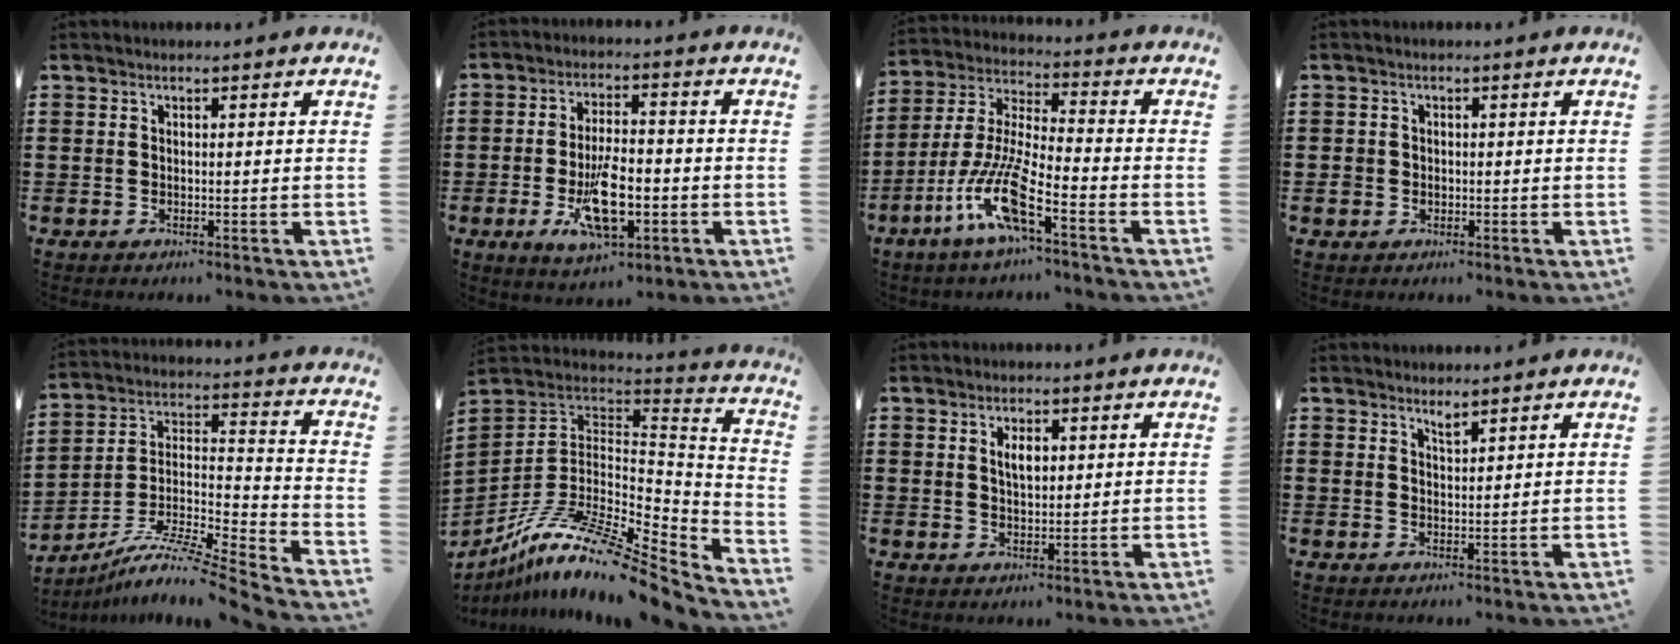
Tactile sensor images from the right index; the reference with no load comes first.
{"total": 9.8, "force": [-3.0, 4.0, 8.4], "torque": [-0.151, -0.006, -0.048]}
{"total": 11.0, "force": [-6.6, 1.0, 8.8], "torque": [-0.209, -0.022, -0.135]}
{"total": 1.5, "force": [-0.4, 1.4, 0.3], "torque": [-0.010, 0.003, -0.011]}
{"total": 9.1, "force": [-7.6, 0.3, 4.9], "torque": [-0.078, 0.000, -0.152]}
{"total": 15.1, "force": [-10.1, 3.9, 10.5], "torque": [-0.200, 0.024, -0.185]}
{"total": 3.0, "force": [0.9, 1.4, 2.5], "torque": [-0.044, 0.003, 0.013]}
{"total": 1.5, "force": [1.4, 0.3, 0.4], "torque": [-0.010, 0.003, 0.026]}